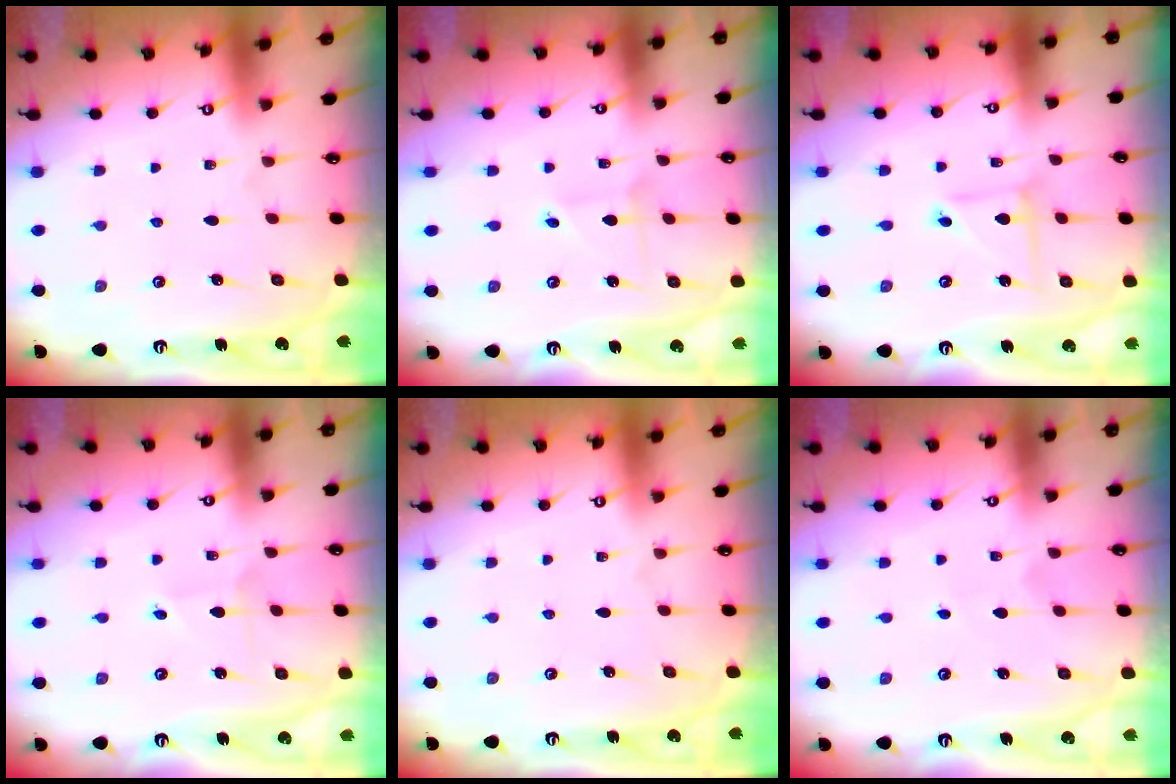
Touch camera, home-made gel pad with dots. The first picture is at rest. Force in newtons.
{"total": 2.3, "press": 2.3, "slide": 0.2}
{"total": 3.7, "press": 3.6, "slide": 0.4}
{"total": 2.7, "press": 2.7, "slide": 0.3}
{"total": 0.0}
{"total": 2.5, "press": 2.5, "slide": 0.3}